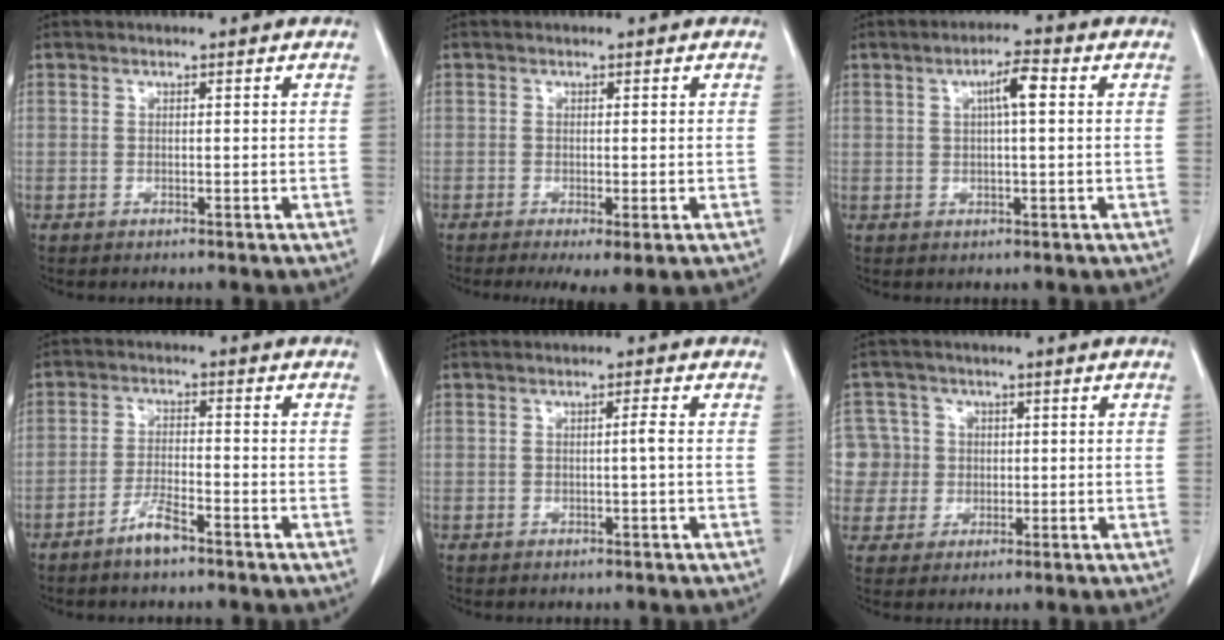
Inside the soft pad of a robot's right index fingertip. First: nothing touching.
{"total": 4.3, "force": [-2.4, 0.8, 3.5], "torque": [-0.050, -0.016, -0.035]}
{"total": 4.0, "force": [0.9, 0.5, 3.9], "torque": [-0.068, 0.010, 0.014]}
{"total": 4.2, "force": [-3.2, 0.6, 2.7], "torque": [-0.053, -0.001, -0.059]}
{"total": 1.2, "force": [-0.2, -0.3, 1.1], "torque": [-0.017, 0.001, -0.003]}
{"total": 8.0, "force": [0.5, 8.0, 0.3], "torque": [-0.013, 0.036, 0.021]}